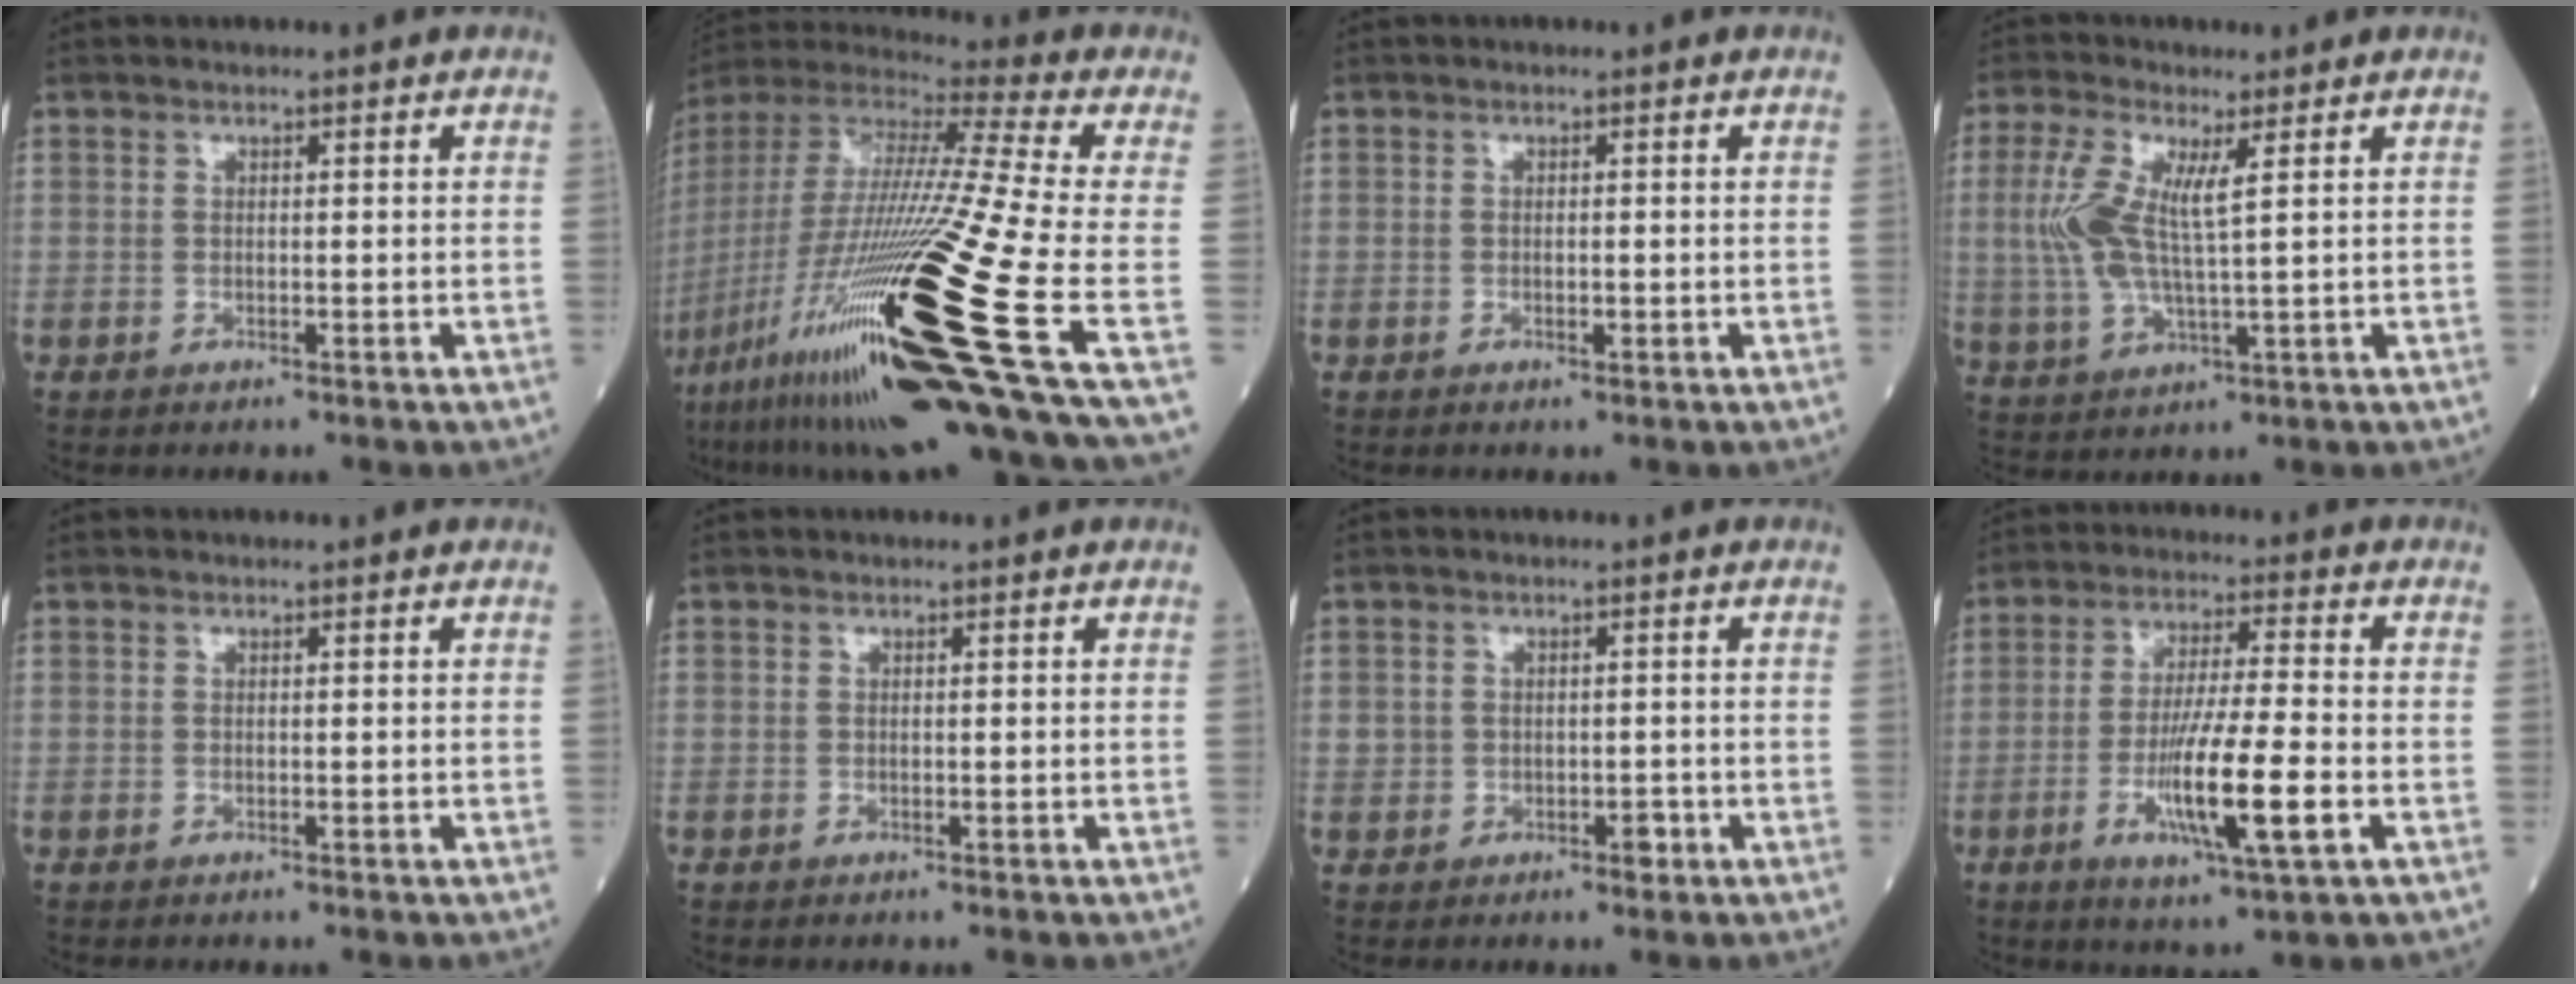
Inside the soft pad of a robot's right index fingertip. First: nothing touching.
{"total": 34.5, "force": [-12.8, 1.3, 32.0], "torque": [-0.602, -0.058, -0.239]}
{"total": 1.1, "force": [-0.2, 0.4, 1.0], "torque": [-0.018, -0.002, -0.002]}
{"total": 8.4, "force": [2.0, 1.6, 8.0], "torque": [-0.196, 0.004, 0.041]}
{"total": 0.0}
{"total": 0.0}
{"total": 2.5, "force": [-0.5, 2.1, 1.4], "torque": [-0.018, 0.008, 0.000]}
{"total": 12.1, "force": [-3.5, 0.6, 11.5], "torque": [-0.215, -0.017, -0.063]}